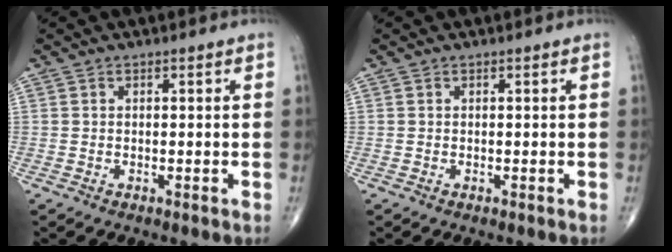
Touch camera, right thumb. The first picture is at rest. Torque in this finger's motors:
{"motor_torque": [0.05, 0.05, -0.03, 0.02, 0.00]}